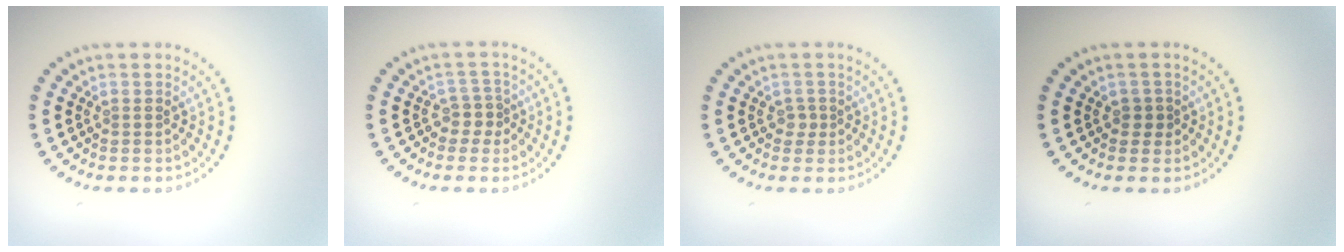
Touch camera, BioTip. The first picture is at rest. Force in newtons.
{"total": 1.6, "press": 1.3, "slide": 1.0}
{"total": 0.9, "press": 0.7, "slide": 0.5}
{"total": 1.2, "press": 0.9, "slide": 0.8}